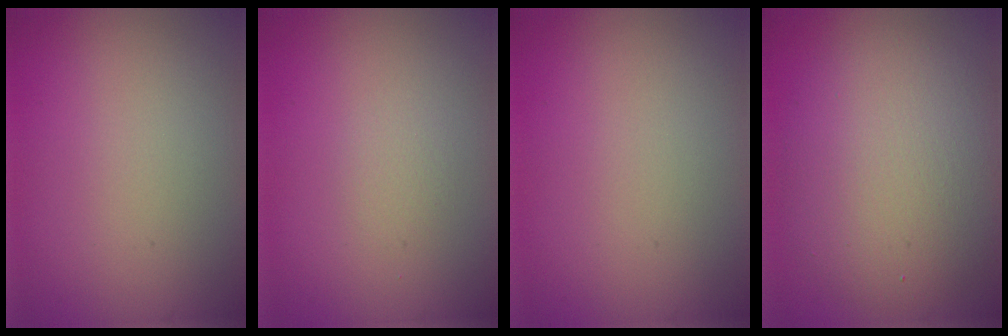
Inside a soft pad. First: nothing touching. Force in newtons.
{"total": 0.7, "press": 0.7, "slide": 0.1}
{"total": 0.0}
{"total": 7.7, "press": 7.7, "slide": 0.8}